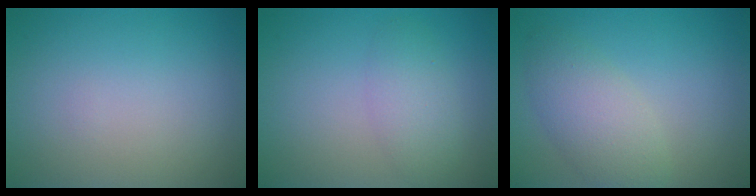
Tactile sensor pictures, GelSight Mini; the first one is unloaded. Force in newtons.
{"total": 2.5, "press": 2.5, "slide": 0.1}
{"total": 3.9, "press": 3.9, "slide": 0.2}